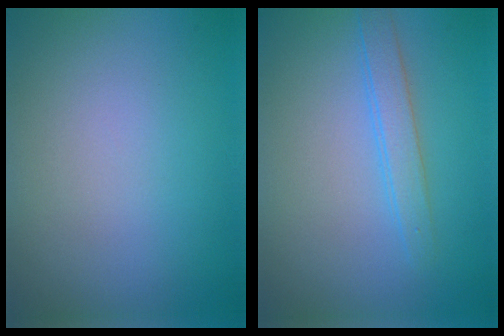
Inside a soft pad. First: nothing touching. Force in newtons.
{"total": 2.1, "press": 2.1, "slide": 0.1}